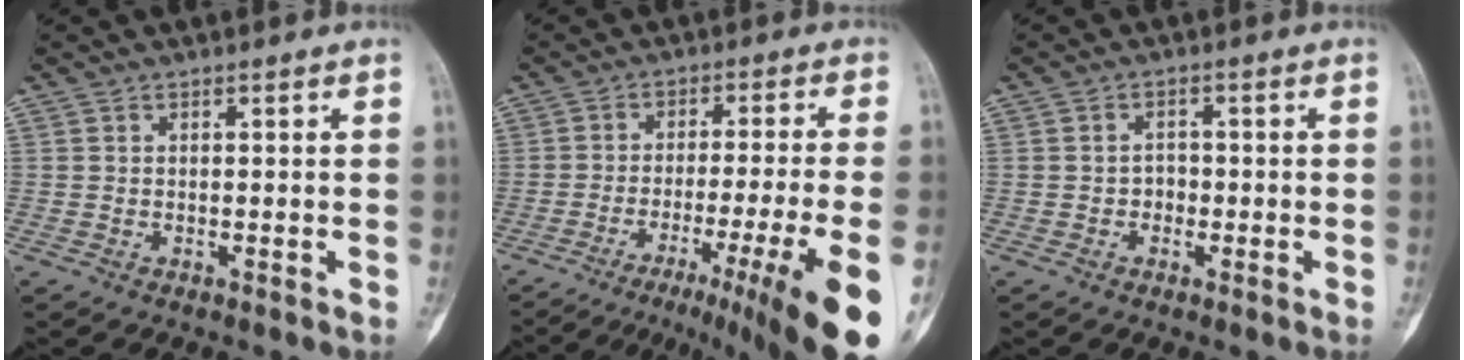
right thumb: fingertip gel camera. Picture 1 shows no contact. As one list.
[{"total": 18.4, "force": [-9.5, 0.4, 15.7], "torque": [-0.188, 0.020, -0.143]}, {"total": 2.0, "force": [-0.7, 1.6, 0.8], "torque": [0.004, 0.007, -0.015]}]